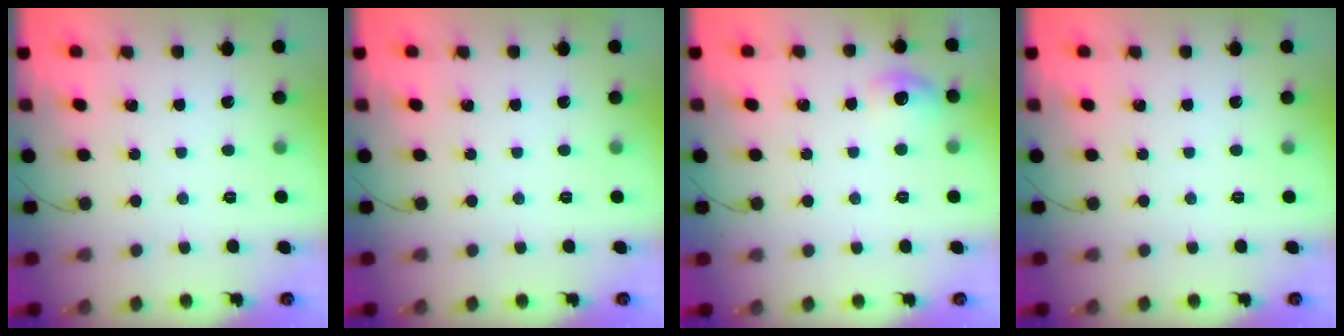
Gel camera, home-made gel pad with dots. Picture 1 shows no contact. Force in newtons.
{"total": 0.0}
{"total": 7.9, "press": 6.9, "slide": 3.9}
{"total": 0.0}